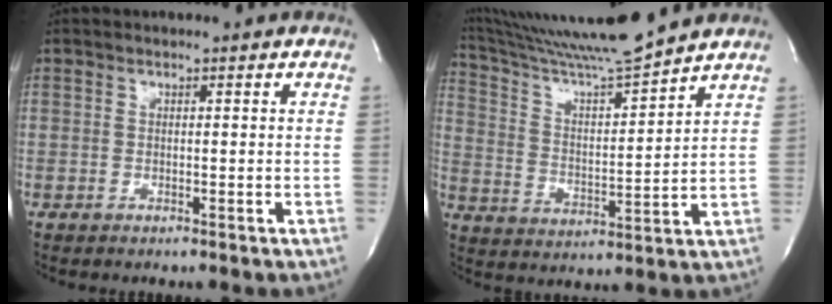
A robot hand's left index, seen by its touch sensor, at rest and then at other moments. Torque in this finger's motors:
{"motor_torque": [0.50, -0.51, 0.30, 0.15]}